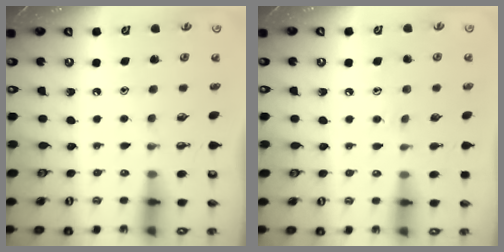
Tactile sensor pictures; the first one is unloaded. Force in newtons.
{"total": 7.0, "press": 6.9, "slide": 0.6}